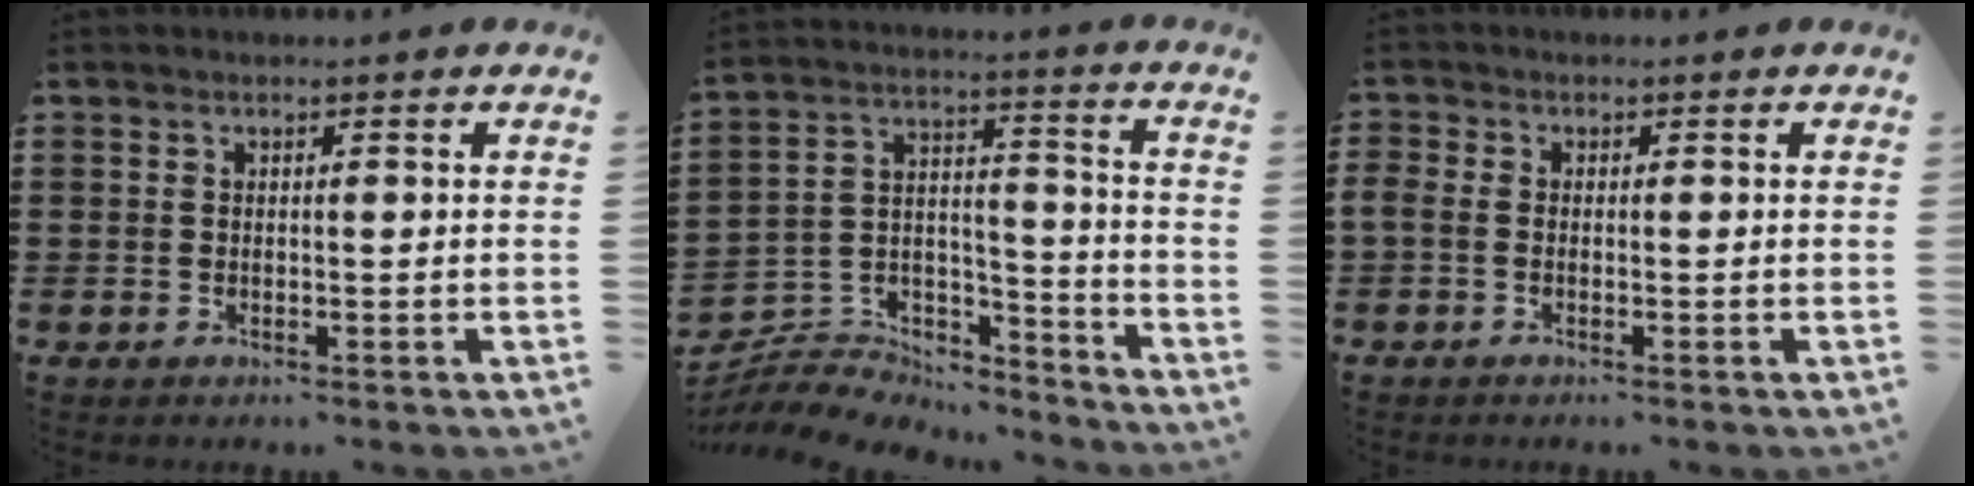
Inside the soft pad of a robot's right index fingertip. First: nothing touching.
{"total": 6.8, "force": [-6.3, 2.4, 1.1], "torque": [-0.034, 0.006, -0.129]}
{"total": 1.1, "force": [-0.6, 0.5, 0.7], "torque": [-0.022, -0.004, -0.013]}